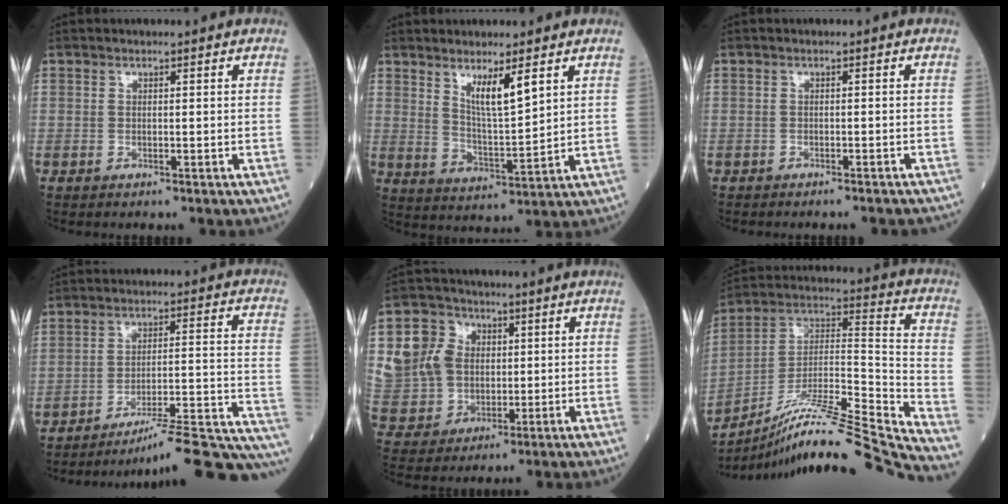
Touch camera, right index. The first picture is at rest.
{"total": 6.7, "force": [3.8, 0.6, 5.6], "torque": [-0.103, -0.015, 0.074]}
{"total": 3.8, "force": [-3.6, 0.6, 1.1], "torque": [-0.012, -0.008, -0.043]}
{"total": 20.2, "force": [-18.2, -0.6, 8.7], "torque": [-0.057, 0.019, -0.252]}
{"total": 11.5, "force": [2.6, 10.3, 4.3], "torque": [-0.123, 0.031, 0.062]}
{"total": 22.3, "force": [-19.6, -1.9, 10.3], "torque": [-0.167, 0.012, -0.331]}